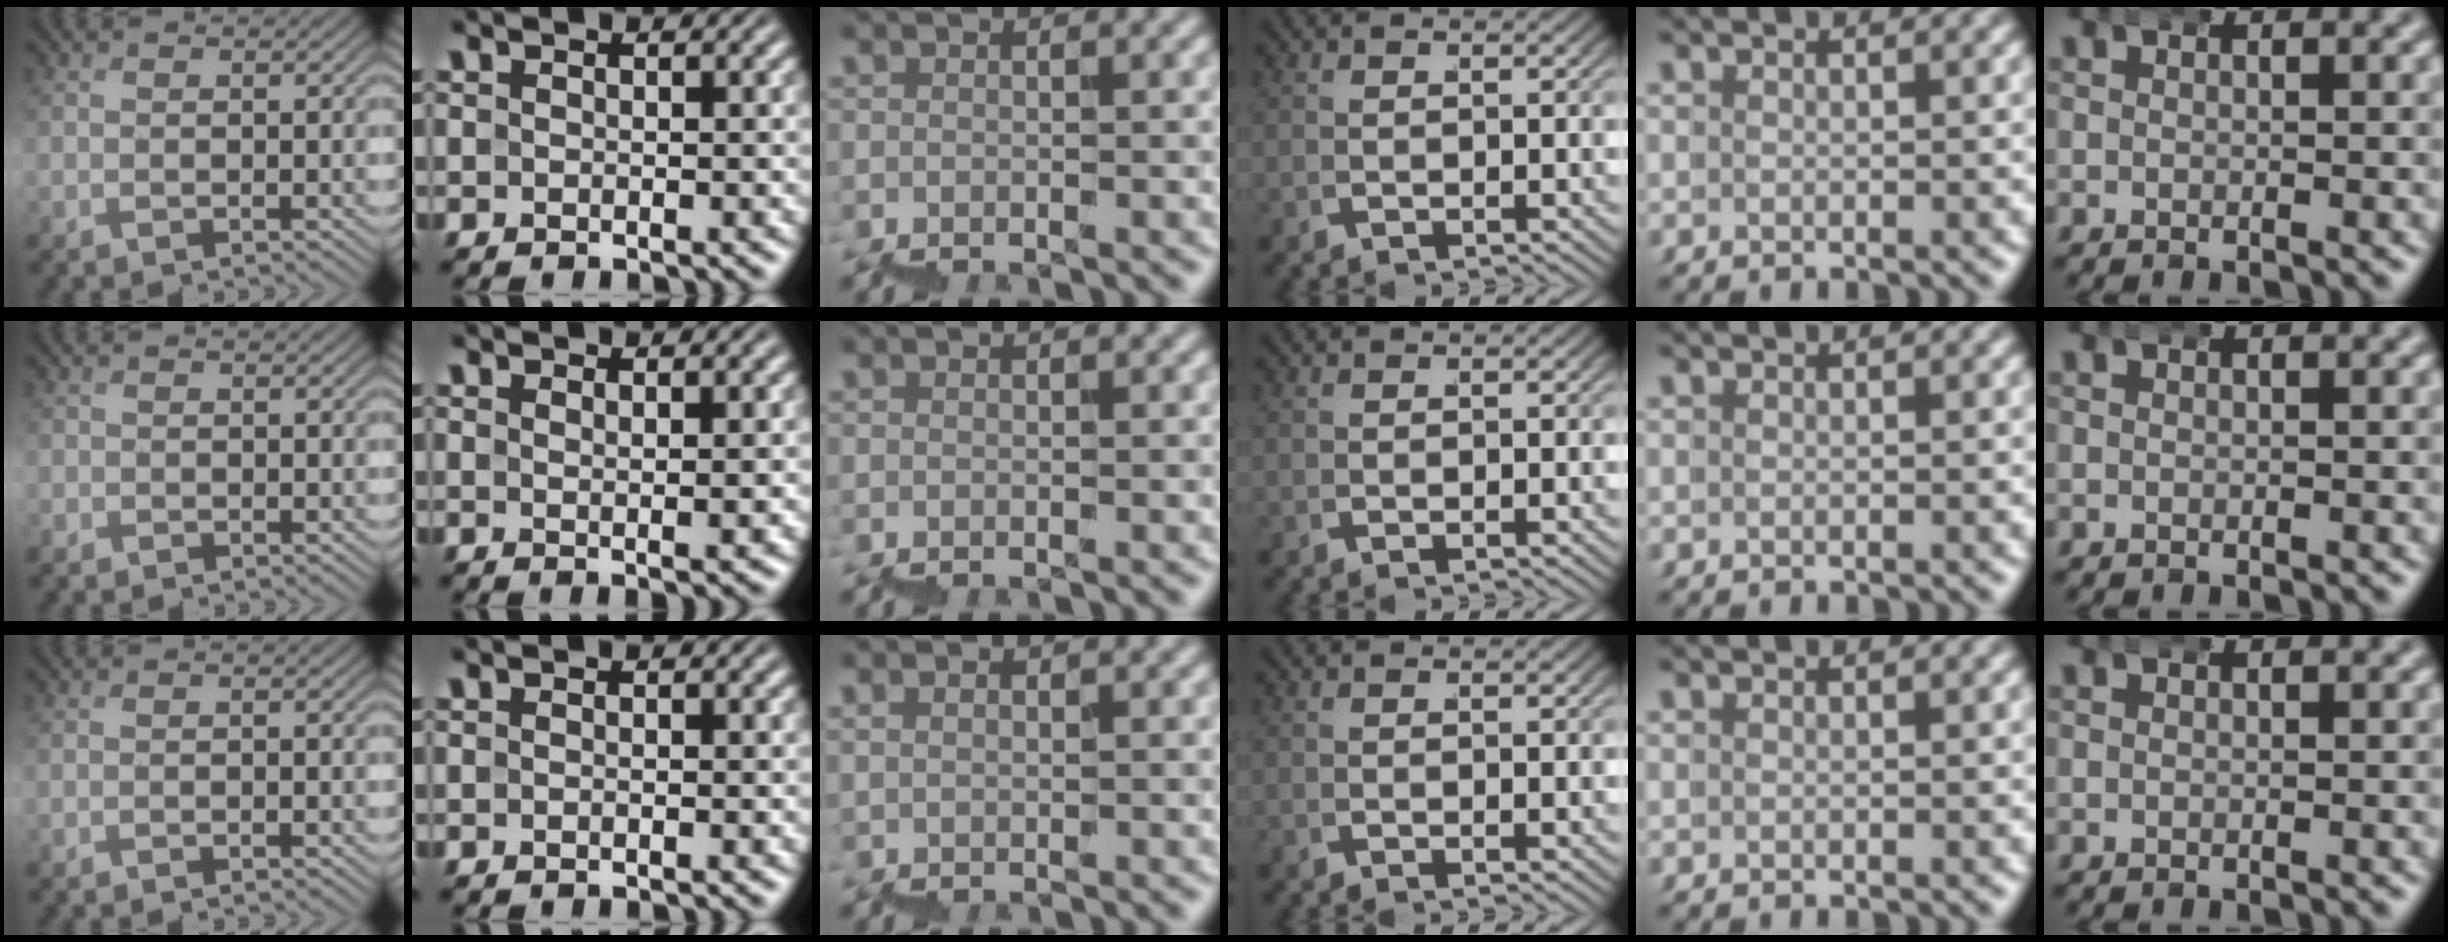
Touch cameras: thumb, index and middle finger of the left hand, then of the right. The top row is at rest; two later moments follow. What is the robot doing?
{"motion": "wrap", "object": "bandana"}